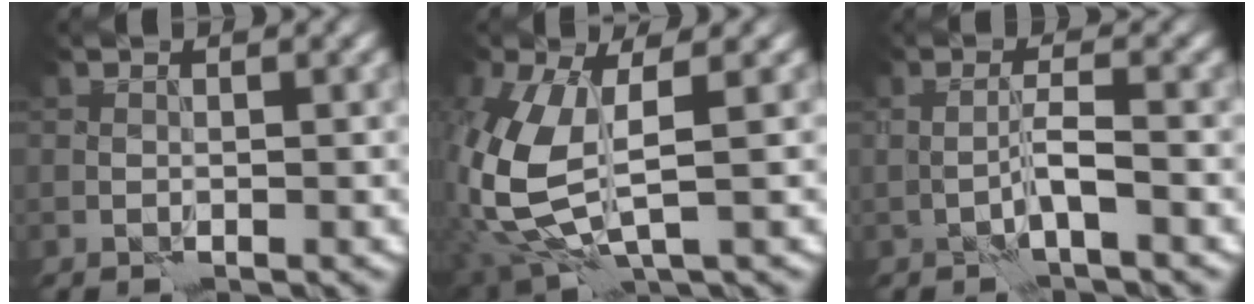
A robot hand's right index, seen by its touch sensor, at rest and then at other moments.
{"total": 9.0, "force": [0.0, 4.4, 7.8], "torque": [-0.216, -0.025, 0.007]}
{"total": 1.8, "force": [-0.4, -0.1, 1.7], "torque": [-0.030, 0.006, -0.011]}